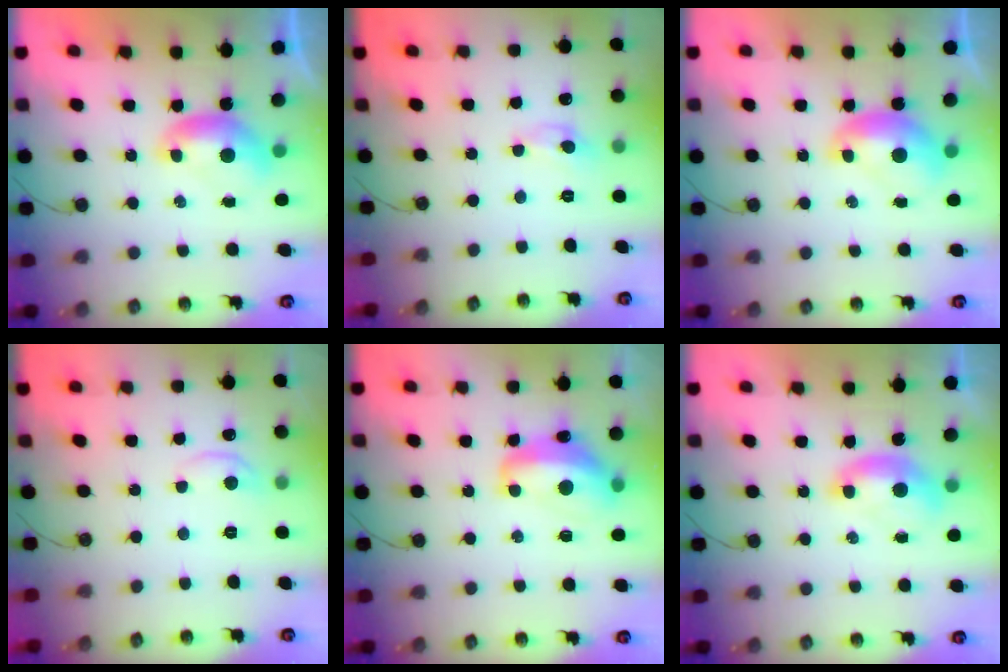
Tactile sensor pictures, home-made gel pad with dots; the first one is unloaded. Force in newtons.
{"total": 0.5, "press": 0.5, "slide": 0.3}
{"total": 1.4, "press": 1.4, "slide": 0.3}
{"total": 0.8, "press": 0.6, "slide": 0.5}
{"total": 7.6, "press": 7.6, "slide": 0.9}
{"total": 1.5, "press": 1.4, "slide": 0.6}